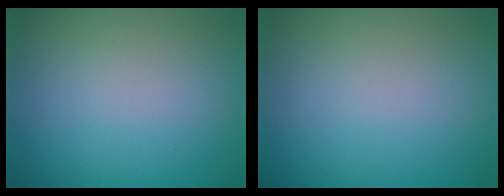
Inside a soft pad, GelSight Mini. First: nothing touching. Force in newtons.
{"total": 0.0}